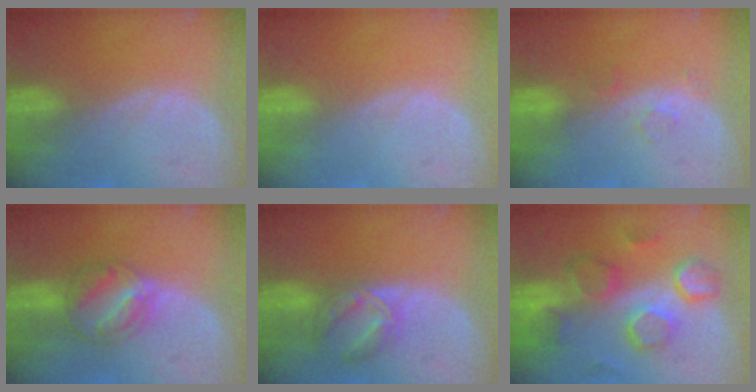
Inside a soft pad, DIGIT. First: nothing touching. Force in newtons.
{"total": 0.0}
{"total": 1.7, "press": 1.7, "slide": 0.2}
{"total": 6.1, "press": 6.0, "slide": 0.8}
{"total": 5.7, "press": 5.6, "slide": 0.9}
{"total": 10.4, "press": 9.3, "slide": 4.6}